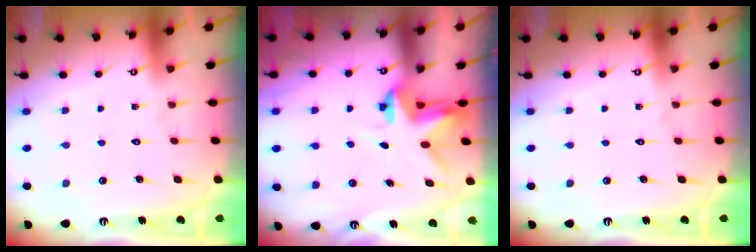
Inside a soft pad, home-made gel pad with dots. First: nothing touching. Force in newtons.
{"total": 3.6, "press": 3.6, "slide": 0.2}
{"total": 0.0}